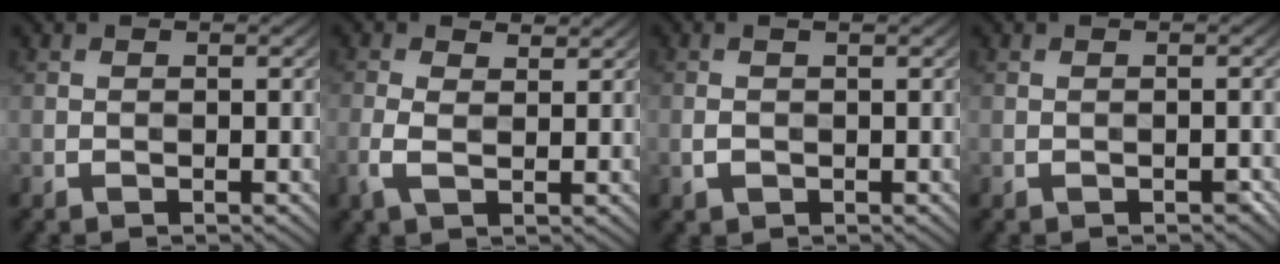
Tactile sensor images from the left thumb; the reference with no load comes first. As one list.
[{"total": 3.5, "force": [0.7, 1.9, 2.8], "torque": [-0.074, 0.003, 0.009]}, {"total": 1.6, "force": [0.0, 0.7, 1.4], "torque": [-0.037, 0.002, 0.003]}, {"total": 0.7, "force": [-0.4, 0.3, 0.4], "torque": [-0.006, 0.000, -0.004]}]